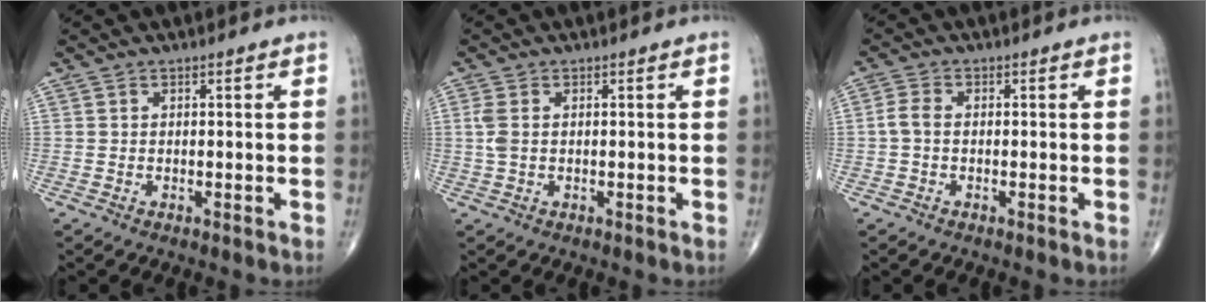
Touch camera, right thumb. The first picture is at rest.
{"total": 2.4, "force": [0.2, 1.4, 2.0], "torque": [-0.065, 0.005, 0.006]}
{"total": 2.5, "force": [-0.4, 1.5, 2.0], "torque": [-0.042, 0.005, -0.014]}